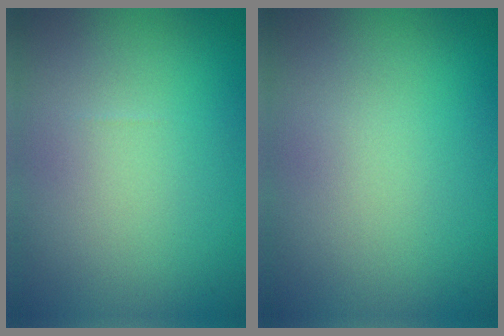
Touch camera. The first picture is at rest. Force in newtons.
{"total": 0.0}